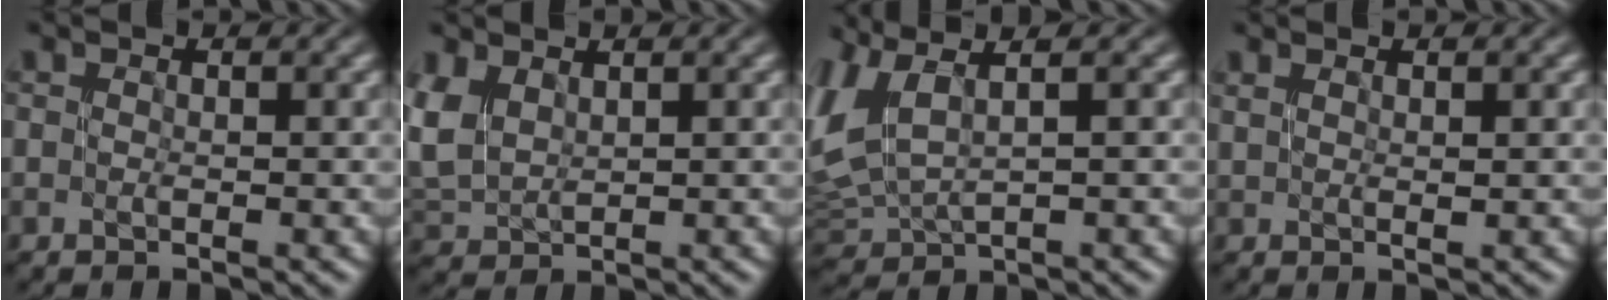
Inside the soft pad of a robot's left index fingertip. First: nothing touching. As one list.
[{"total": 3.4, "force": [2.3, 1.9, 1.4], "torque": [-0.046, 0.004, 0.046]}, {"total": 4.8, "force": [1.9, 2.4, 3.7], "torque": [-0.105, 0.012, 0.040]}, {"total": 0.6, "force": [0.5, 0.0, 0.3], "torque": [-0.003, -0.001, 0.011]}]